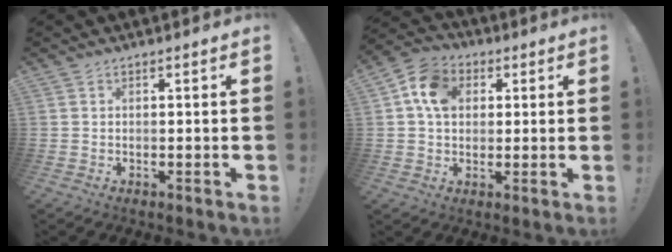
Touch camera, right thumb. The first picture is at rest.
{"total": 11.1, "force": [3.1, 8.7, 6.1], "torque": [-0.098, 0.008, 0.063]}